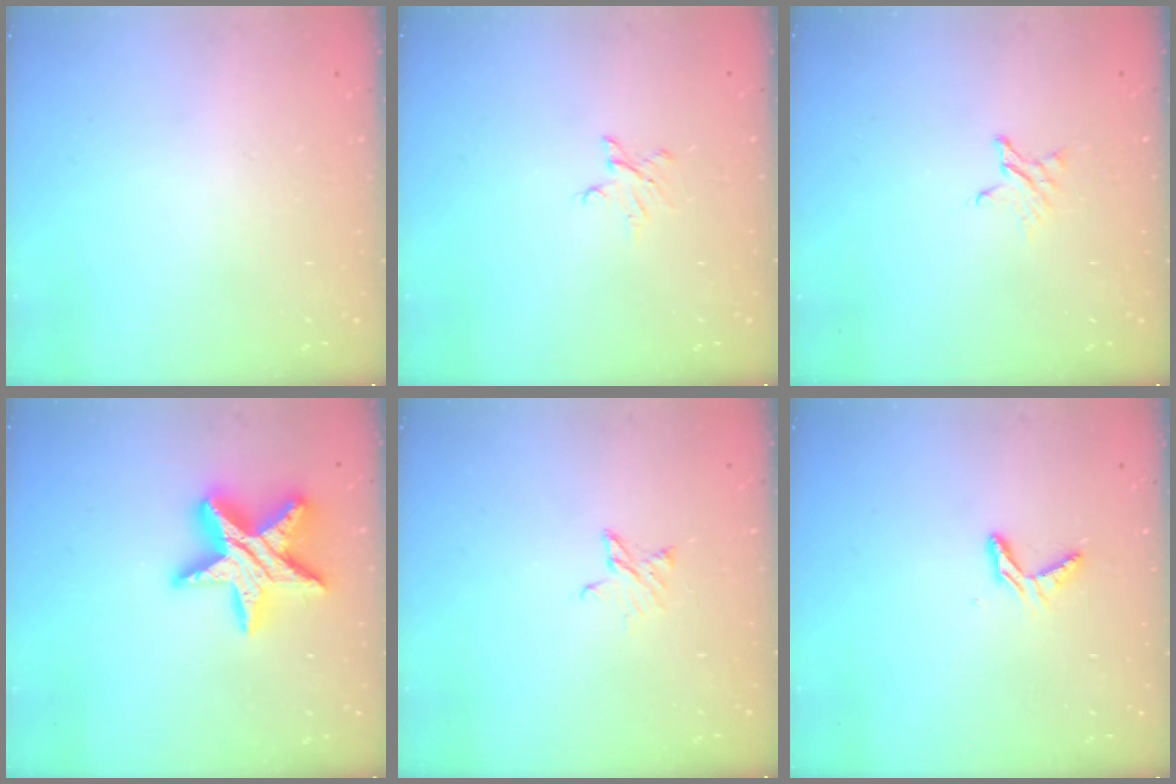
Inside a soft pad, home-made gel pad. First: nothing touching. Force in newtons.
{"total": 3.5, "press": 3.5, "slide": 0.3}
{"total": 2.4, "press": 2.4, "slide": 0.2}
{"total": 17.6, "press": 17.5, "slide": 1.8}
{"total": 4.2, "press": 4.2, "slide": 0.5}
{"total": 4.7, "press": 4.7, "slide": 0.3}